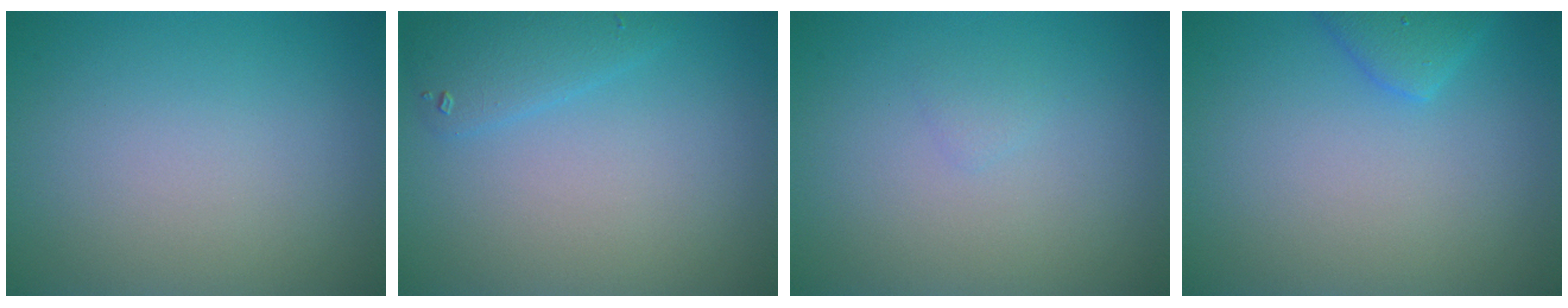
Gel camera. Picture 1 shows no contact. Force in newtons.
{"total": 2.1, "press": 2.1, "slide": 0.2}
{"total": 0.6, "press": 0.6, "slide": 0.1}
{"total": 2.1, "press": 2.1, "slide": 0.1}